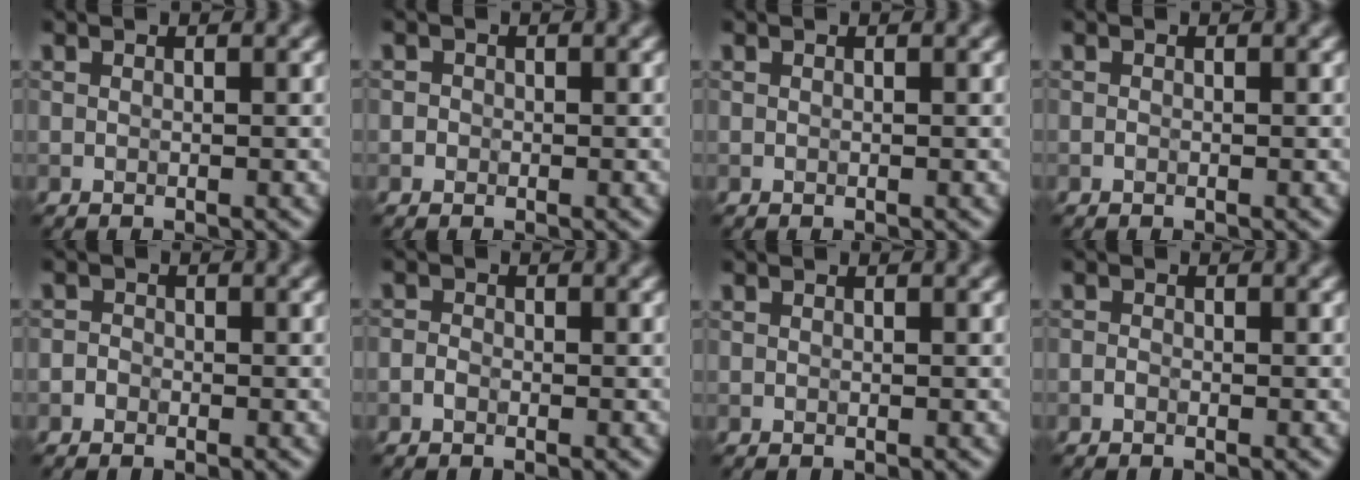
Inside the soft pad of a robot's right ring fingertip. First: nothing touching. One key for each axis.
{"total": 0.7, "fx": -0.1, "fy": 0.7, "fz": 0.1, "tx": 0.003, "ty": -0.004, "tz": -0.005}
{"total": 0.0}
{"total": 0.0}
{"total": 0.9, "fx": -0.4, "fy": 0.8, "fz": 0.2, "tx": 0.002, "ty": -0.001, "tz": -0.015}
{"total": 0.9, "fx": -0.5, "fy": 0.5, "fz": 0.5, "tx": -0.008, "ty": 0.000, "tz": -0.013}
{"total": 0.0}
{"total": 0.5, "fx": -0.3, "fy": 0.3, "fz": 0.3, "tx": -0.003, "ty": -0.001, "tz": -0.008}